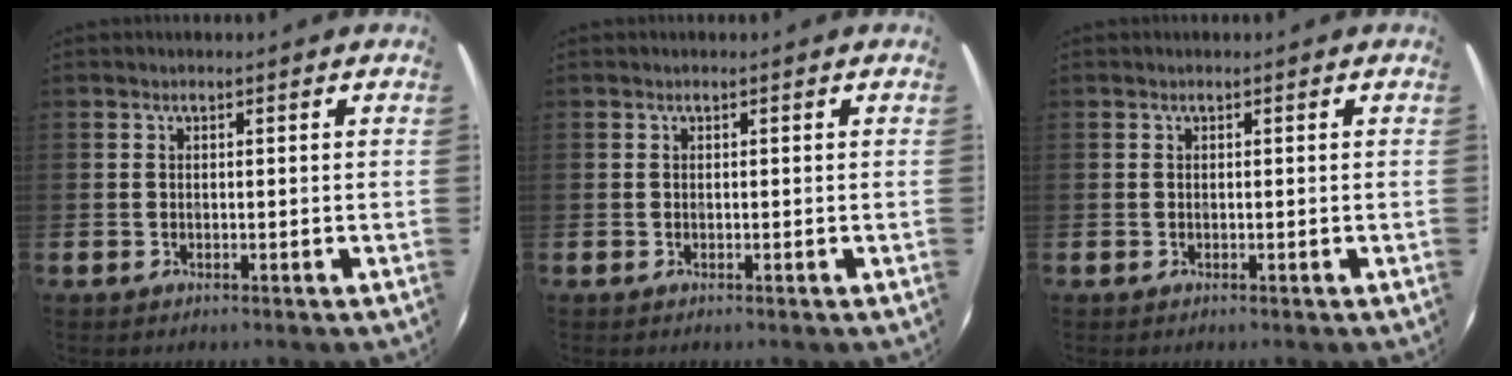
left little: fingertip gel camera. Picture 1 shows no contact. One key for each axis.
{"total": 0.0}
{"total": 0.0}